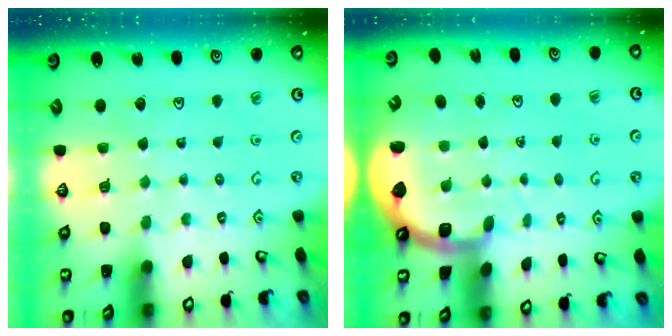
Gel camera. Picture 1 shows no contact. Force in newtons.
{"total": 3.7, "press": 3.2, "slide": 1.8}